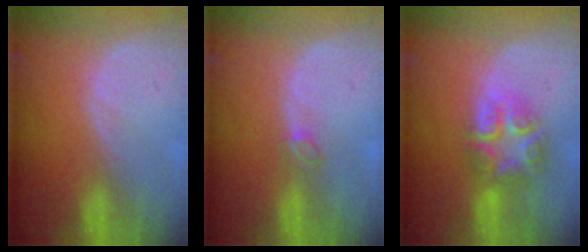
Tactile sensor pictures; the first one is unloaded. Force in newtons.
{"total": 1.4, "press": 1.3, "slide": 0.3}
{"total": 7.7, "press": 6.7, "slide": 3.8}